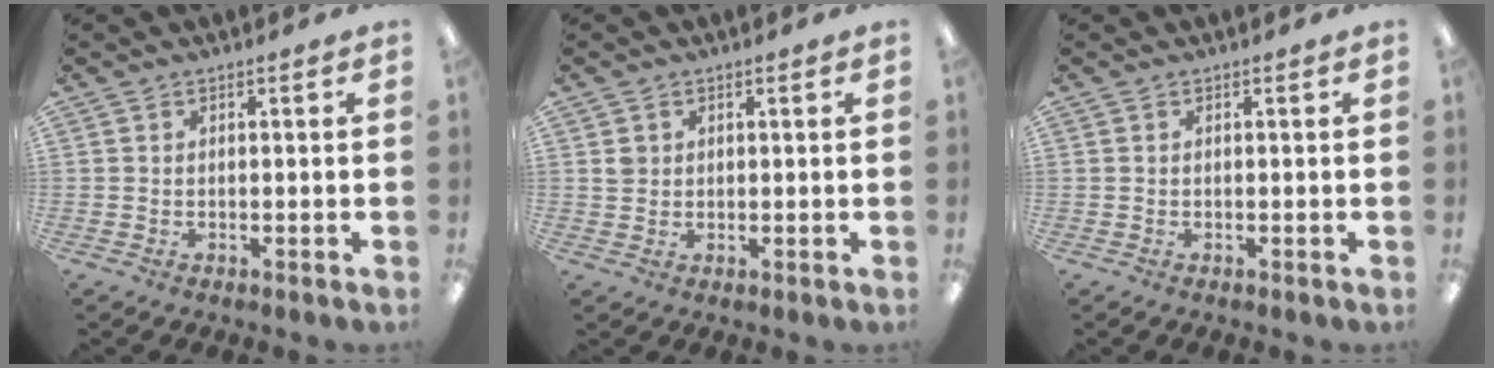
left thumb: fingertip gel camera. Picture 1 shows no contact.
{"total": 2.0, "force": [0.7, 1.8, 0.4], "torque": [-0.001, -0.001, 0.012]}
{"total": 0.0}